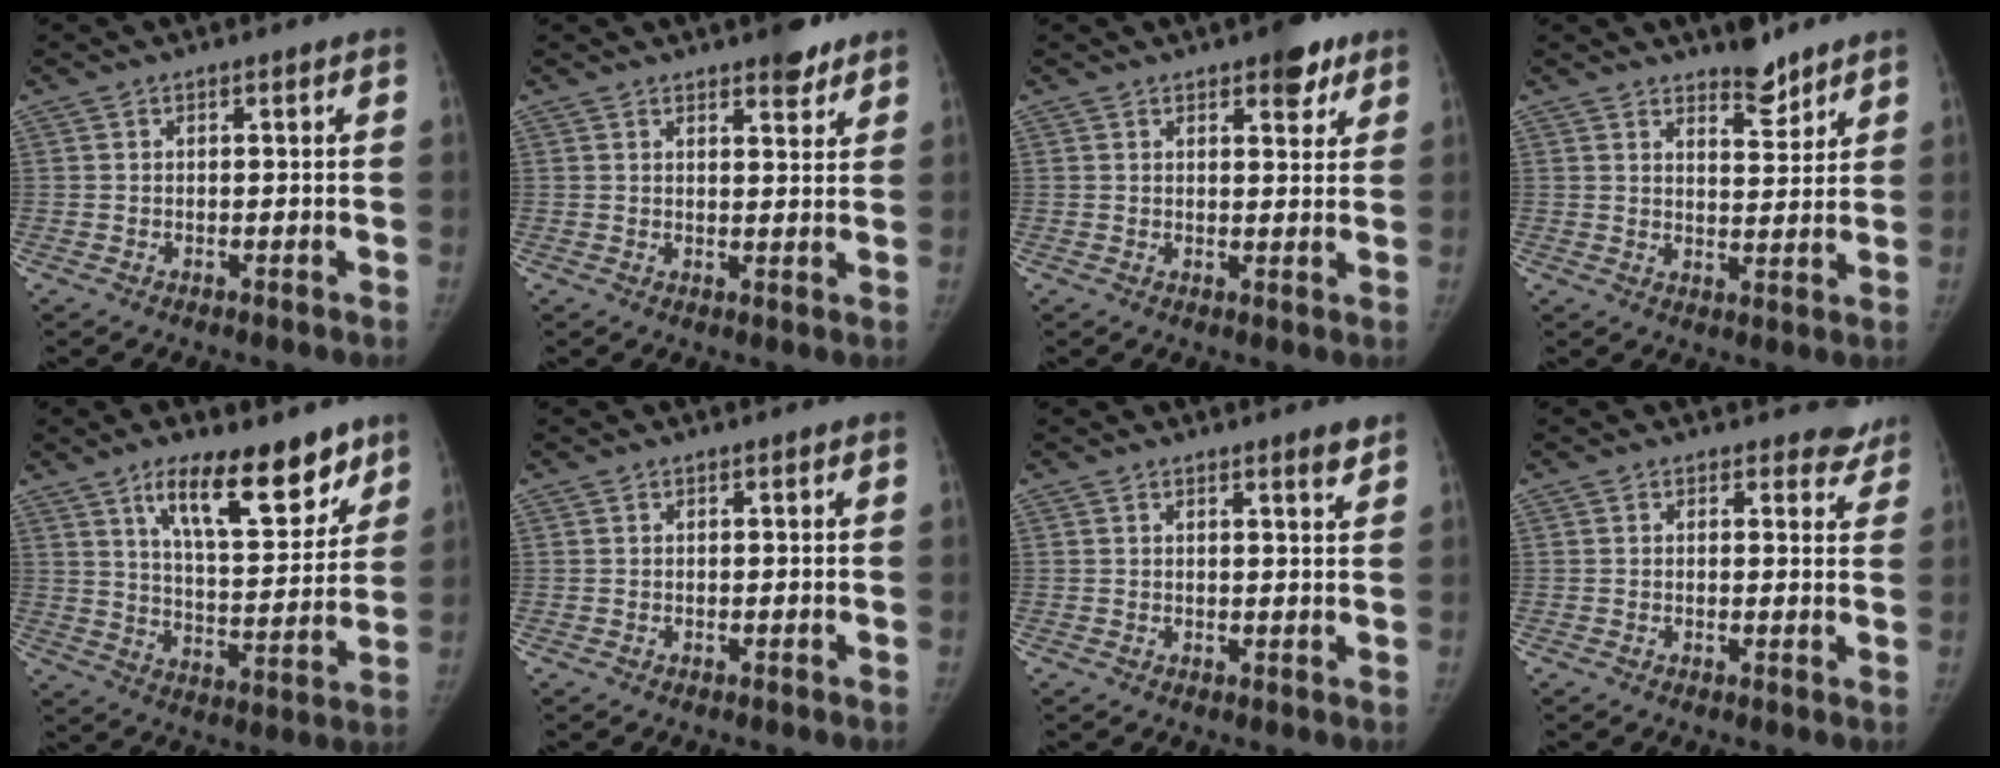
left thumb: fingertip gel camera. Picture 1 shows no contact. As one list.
[{"total": 5.2, "force": [3.8, 1.7, 3.1], "torque": [-0.024, -0.022, 0.050]}, {"total": 6.0, "force": [3.7, 2.5, 4.0], "torque": [-0.030, -0.015, 0.043]}, {"total": 5.9, "force": [4.9, 2.0, 2.6], "torque": [-0.018, -0.040, 0.077]}, {"total": 16.9, "force": [11.0, 6.1, 11.3], "torque": [-0.125, -0.069, 0.180]}, {"total": 0.0}, {"total": 2.5, "force": [1.9, 0.1, 1.6], "torque": [-0.020, -0.015, 0.026]}, {"total": 4.6, "force": [4.1, 2.1, 0.0], "torque": [0.039, -0.025, 0.026]}]